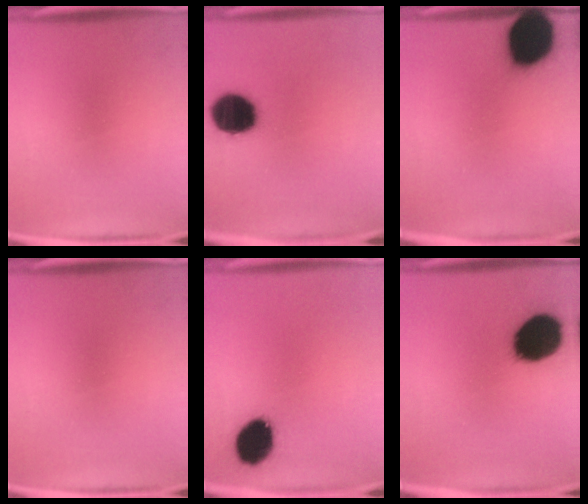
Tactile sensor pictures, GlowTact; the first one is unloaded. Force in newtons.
{"total": 17.9}
{"total": 18.8}
{"total": 0.0}
{"total": 13.2}
{"total": 19.7}